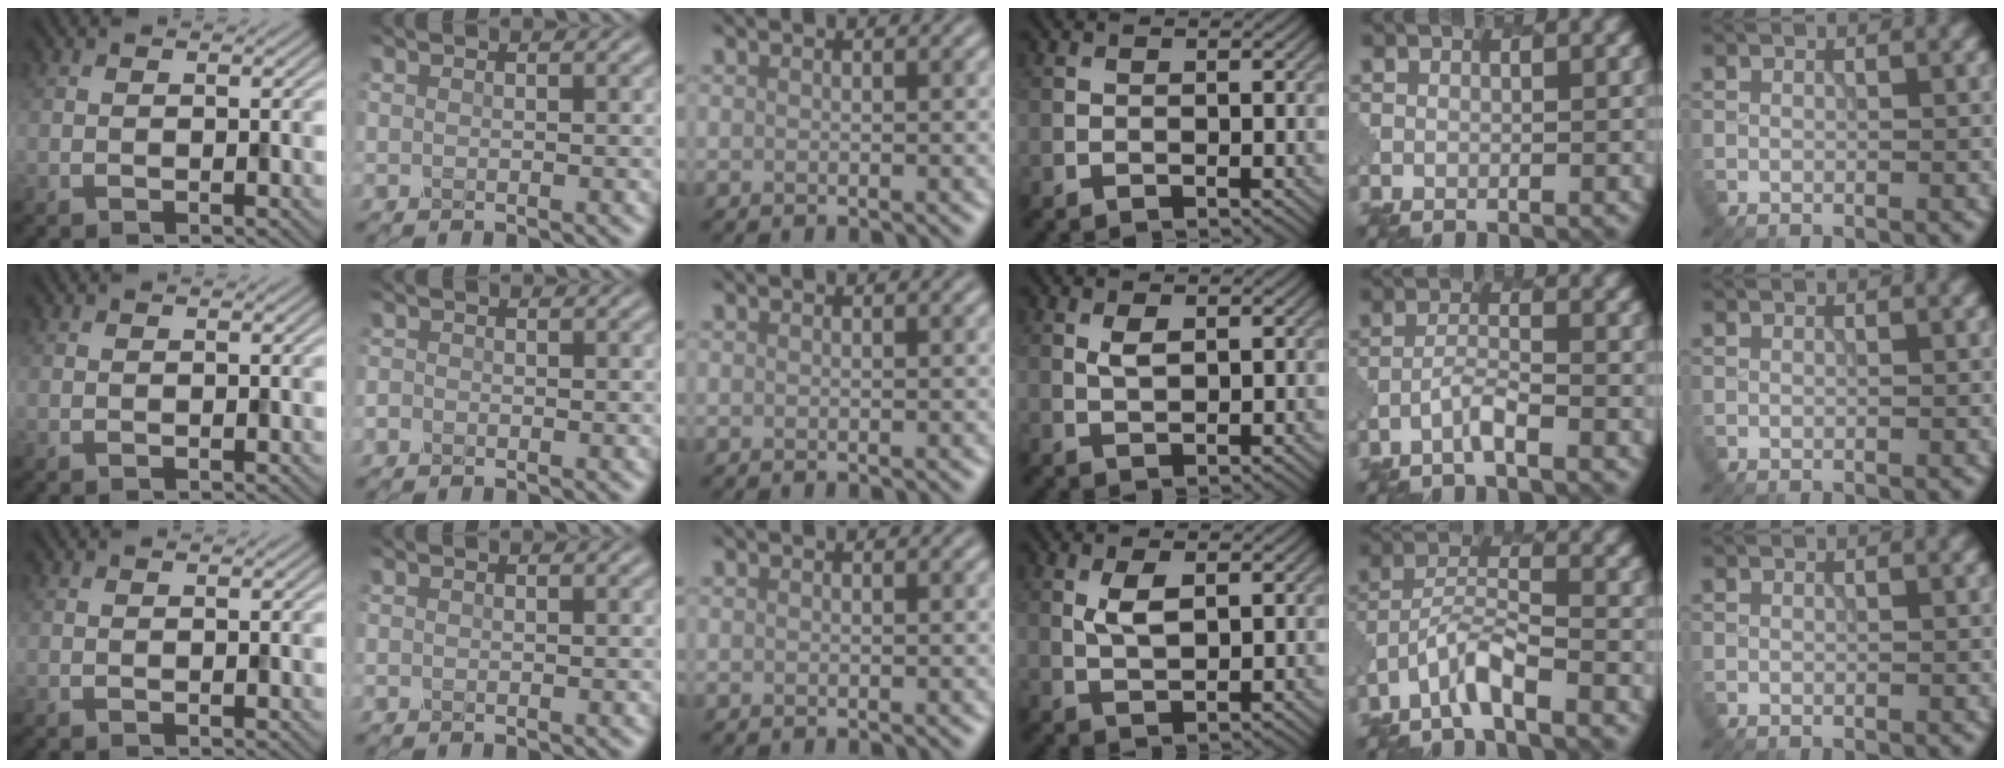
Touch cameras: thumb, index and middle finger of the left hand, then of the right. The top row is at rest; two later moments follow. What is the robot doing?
{"motion": "extract", "object": "pen bag"}